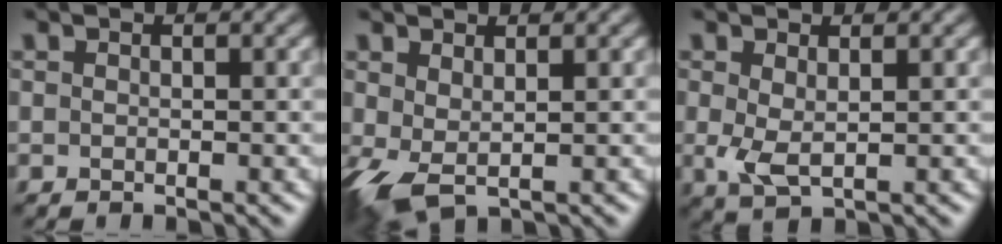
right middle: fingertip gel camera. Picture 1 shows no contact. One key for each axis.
{"total": 3.4, "fx": 0.1, "fy": 1.7, "fz": 2.9, "tx": -0.078, "ty": -0.004, "tz": 0.003}
{"total": 2.5, "fx": 0.3, "fy": 1.2, "fz": 2.1, "tx": -0.050, "ty": -0.003, "tz": 0.007}